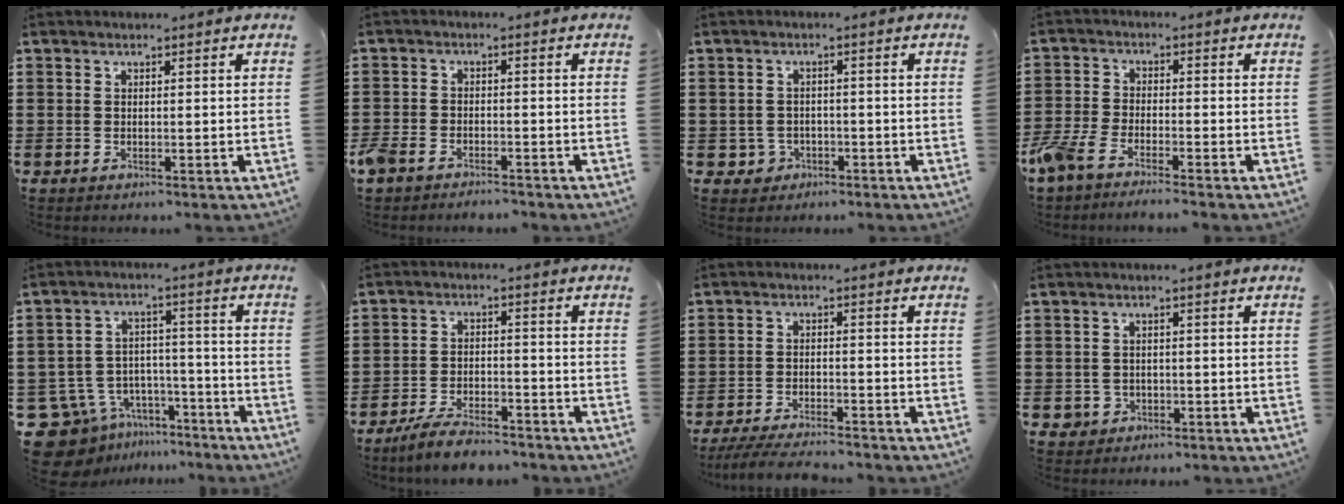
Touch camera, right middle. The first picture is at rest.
{"total": 3.3, "force": [-3.1, 1.1, 0.5], "torque": [-0.034, -0.004, -0.072]}
{"total": 2.1, "force": [-1.2, 1.7, 0.4], "torque": [-0.016, -0.001, -0.028]}
{"total": 4.5, "force": [-3.9, 0.8, 2.0], "torque": [-0.070, -0.010, -0.086]}
{"total": 9.1, "force": [-7.3, 5.2, 1.6], "torque": [-0.056, 0.031, -0.140]}
{"total": 5.4, "force": [-5.1, 0.9, 1.7], "torque": [-0.035, 0.005, -0.099]}
{"total": 4.4, "force": [-4.2, 0.2, 1.4], "torque": [-0.037, -0.009, -0.085]}
{"total": 1.8, "force": [-0.8, 1.6, 0.3], "torque": [-0.012, 0.002, -0.020]}